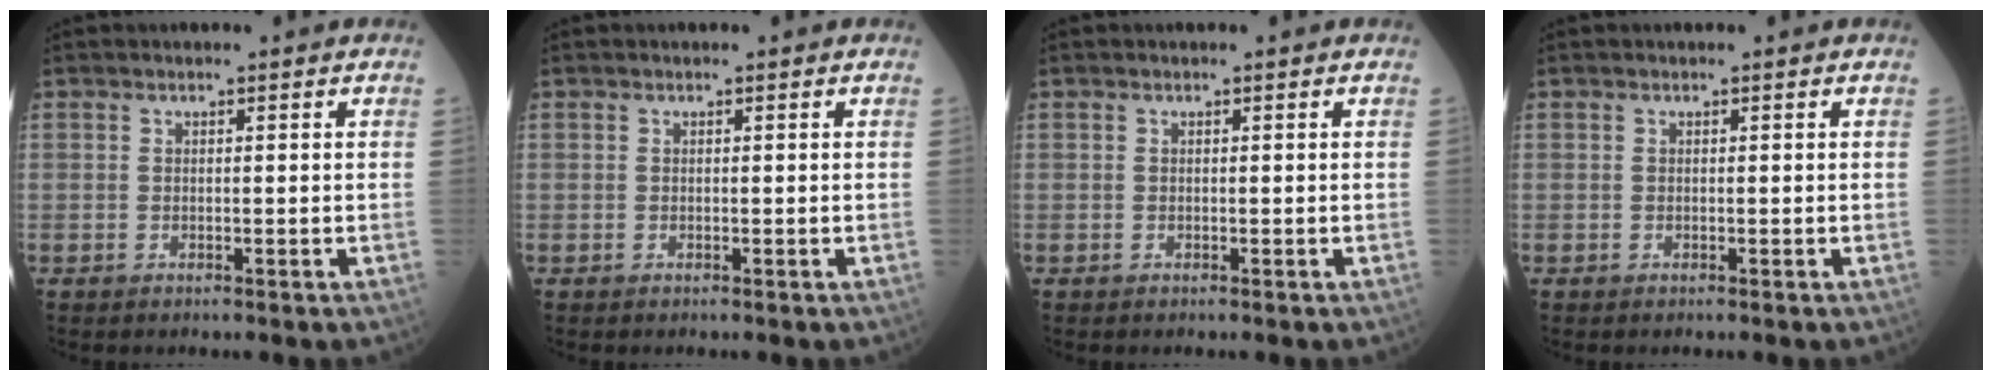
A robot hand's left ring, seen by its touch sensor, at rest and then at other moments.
{"total": 0.0}
{"total": 0.0}
{"total": 0.0}